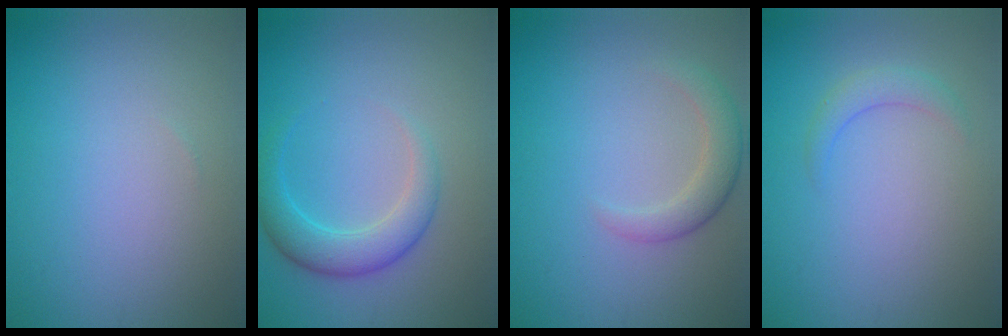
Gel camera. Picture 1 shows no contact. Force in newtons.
{"total": 3.6, "press": 3.6, "slide": 0.1}
{"total": 2.5, "press": 2.5, "slide": 0.2}
{"total": 1.5, "press": 1.5, "slide": 0.1}